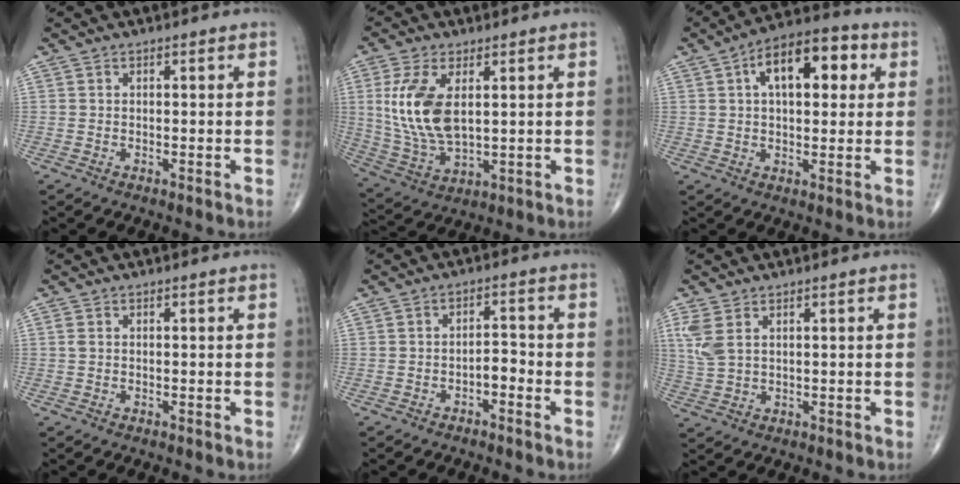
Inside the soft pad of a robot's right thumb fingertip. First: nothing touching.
{"total": 12.9, "force": [2.7, 6.6, 10.8], "torque": [-0.223, -0.013, 0.065]}
{"total": 13.7, "force": [4.0, 7.1, 11.0], "torque": [-0.141, 0.024, 0.055]}
{"total": 0.7, "force": [0.1, 0.4, 0.5], "torque": [-0.014, 0.001, 0.000]}
{"total": 3.0, "force": [-1.8, 1.5, 1.9], "torque": [-0.018, 0.025, -0.029]}
{"total": 4.6, "force": [2.0, 2.4, 3.4], "torque": [-0.085, 0.005, 0.050]}